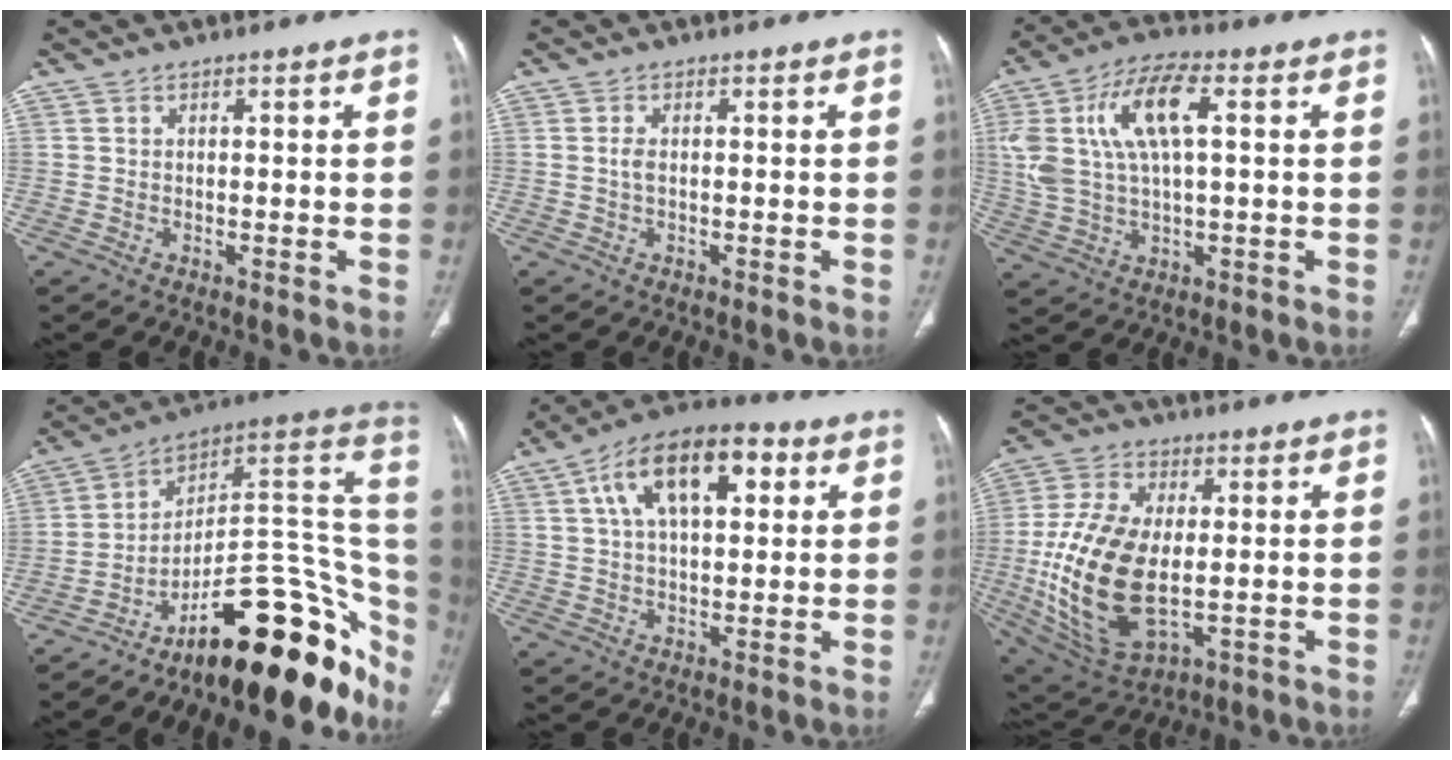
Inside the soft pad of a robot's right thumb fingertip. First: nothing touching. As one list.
[{"total": 1.2, "force": [-0.1, 0.5, 1.1], "torque": [-0.025, -0.001, -0.001]}, {"total": 14.6, "force": [3.6, 6.2, 12.7], "torque": [-0.267, 0.021, 0.070]}, {"total": 28.4, "force": [-15.1, 10.9, 21.4], "torque": [-0.152, 0.118, -0.215]}, {"total": 15.8, "force": [5.4, 7.9, 12.6], "torque": [-0.191, 0.018, 0.081]}, {"total": 19.5, "force": [-1.5, 10.7, 16.3], "torque": [-0.332, -0.010, -0.012]}]